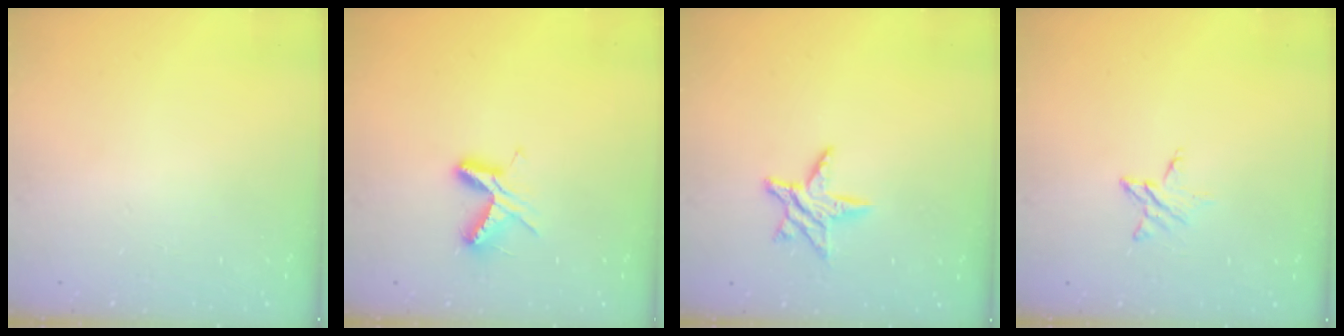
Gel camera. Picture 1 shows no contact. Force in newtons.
{"total": 5.9, "press": 5.9, "slide": 0.5}
{"total": 7.6, "press": 7.6, "slide": 0.3}
{"total": 4.5, "press": 4.5, "slide": 0.5}